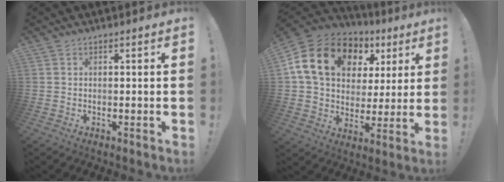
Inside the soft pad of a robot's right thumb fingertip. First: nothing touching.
{"total": 20.4, "force": [8.3, 13.8, 12.6], "torque": [-0.222, -0.019, 0.165]}